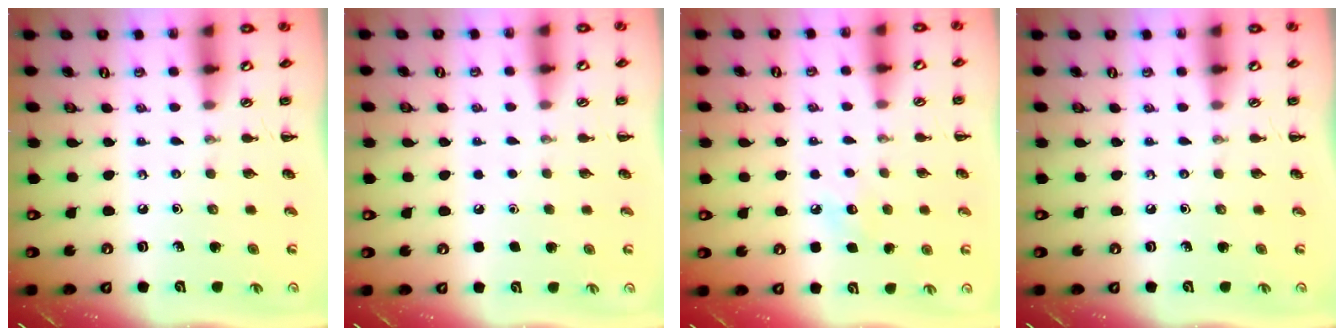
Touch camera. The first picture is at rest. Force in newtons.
{"total": 1.7, "press": 1.7, "slide": 0.1}
{"total": 6.7, "press": 6.5, "slide": 1.7}
{"total": 0.0}